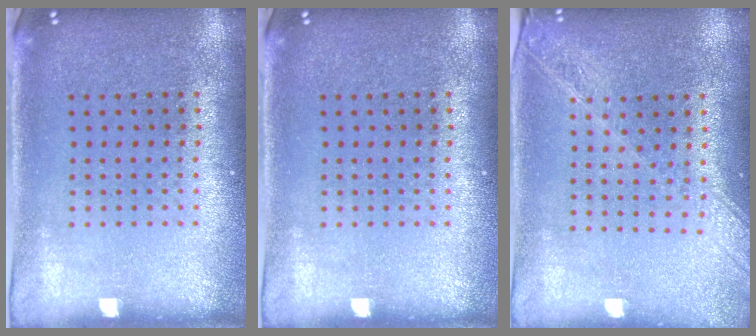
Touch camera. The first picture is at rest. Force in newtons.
{"total": 0.0}
{"total": 1.8, "press": 1.6, "slide": 0.8}